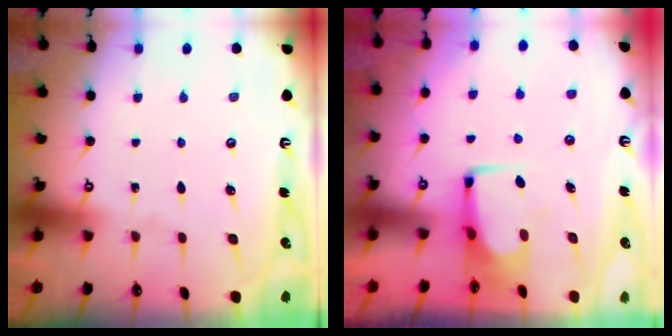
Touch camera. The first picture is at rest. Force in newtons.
{"total": 2.4, "press": 2.3, "slide": 0.5}